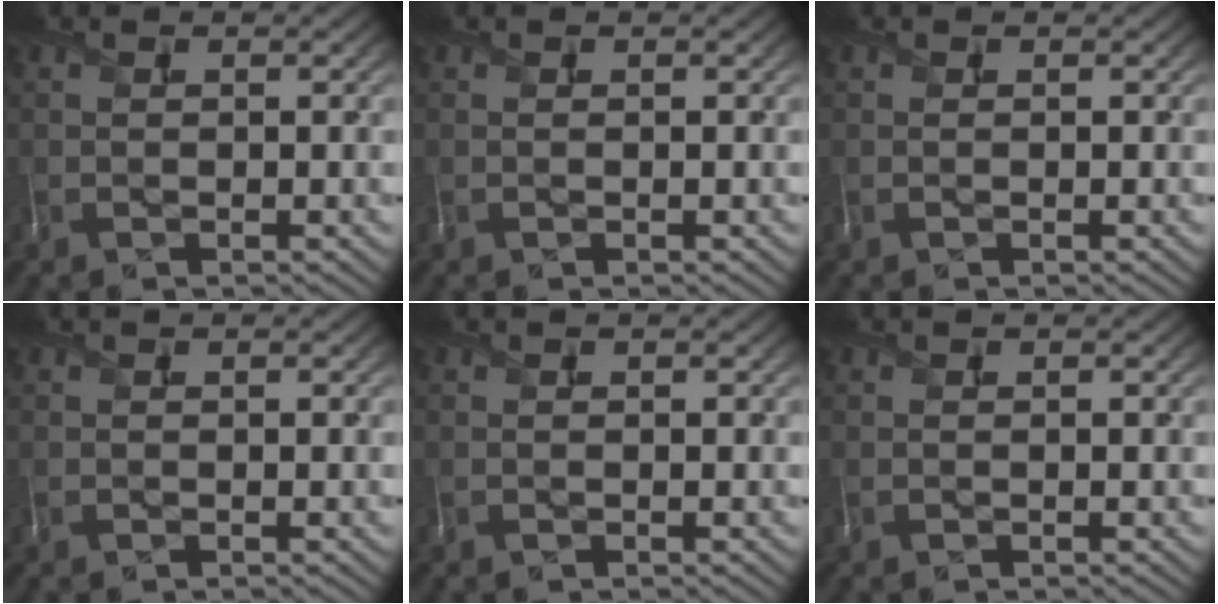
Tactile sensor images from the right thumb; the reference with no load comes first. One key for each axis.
{"total": 0.0}
{"total": 0.0}
{"total": 0.0}
{"total": 0.0}
{"total": 0.0}